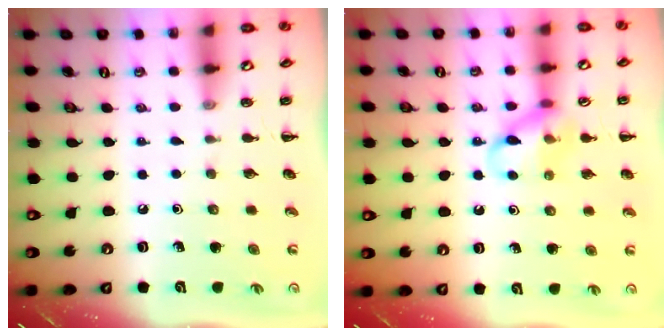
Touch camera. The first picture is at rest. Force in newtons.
{"total": 12.0, "press": 11.9, "slide": 1.7}